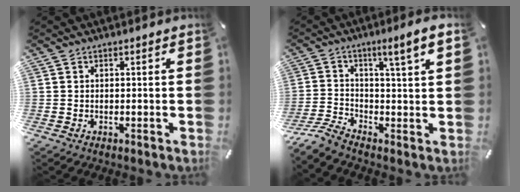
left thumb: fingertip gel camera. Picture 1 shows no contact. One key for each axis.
{"total": 7.2, "fx": -1.2, "fy": 1.7, "fz": 6.9, "tx": -0.141, "ty": -0.003, "tz": -0.030}